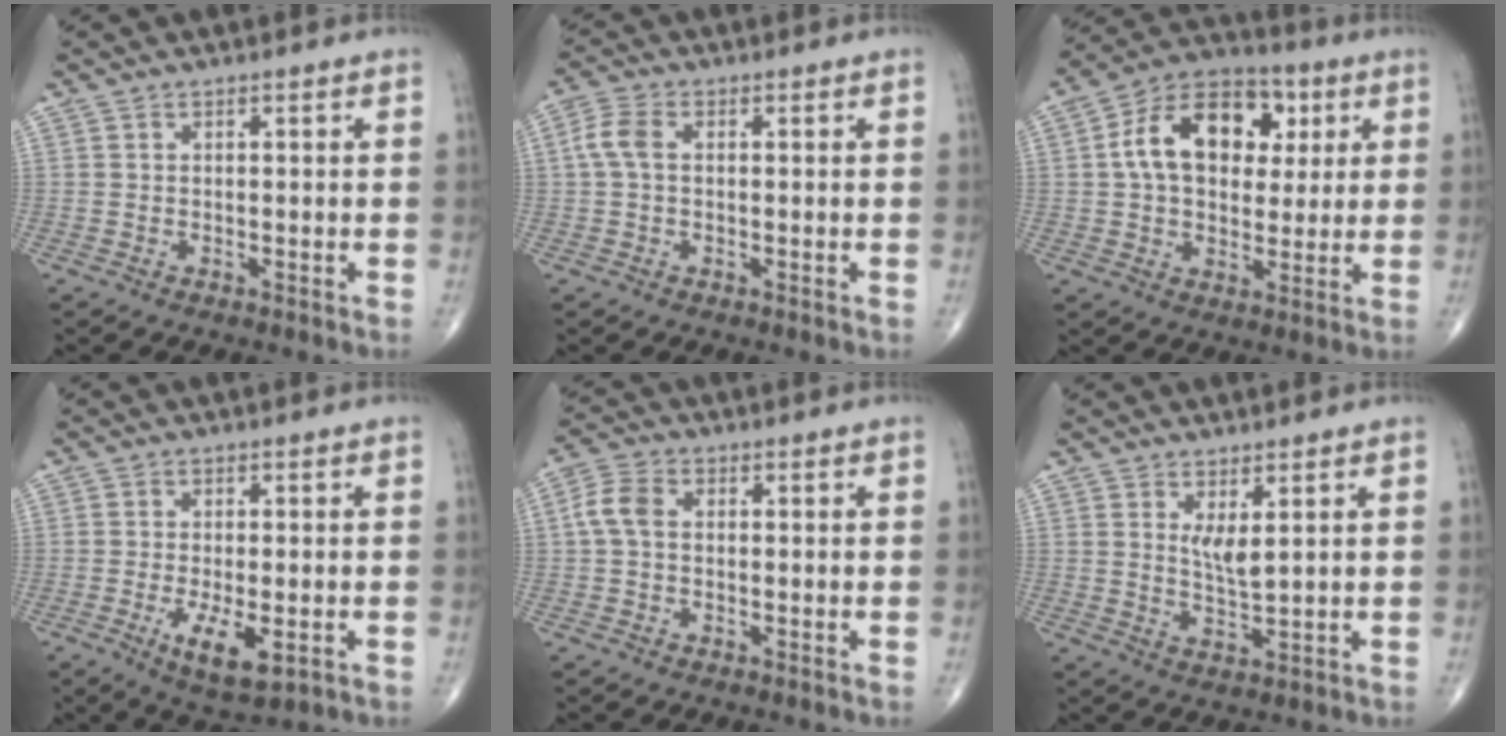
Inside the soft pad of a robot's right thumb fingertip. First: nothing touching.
{"total": 4.4, "force": [0.4, 2.7, 3.4], "torque": [-0.083, 0.013, 0.003]}
{"total": 17.1, "force": [3.9, 11.5, 12.0], "torque": [-0.166, 0.012, 0.056]}
{"total": 7.2, "force": [-2.2, 2.6, 6.4], "torque": [-0.111, -0.016, -0.029]}
{"total": 4.9, "force": [0.3, 3.4, 3.6], "torque": [-0.079, 0.015, -0.001]}
{"total": 3.9, "force": [1.7, 1.1, 3.4], "torque": [-0.060, -0.020, 0.036]}